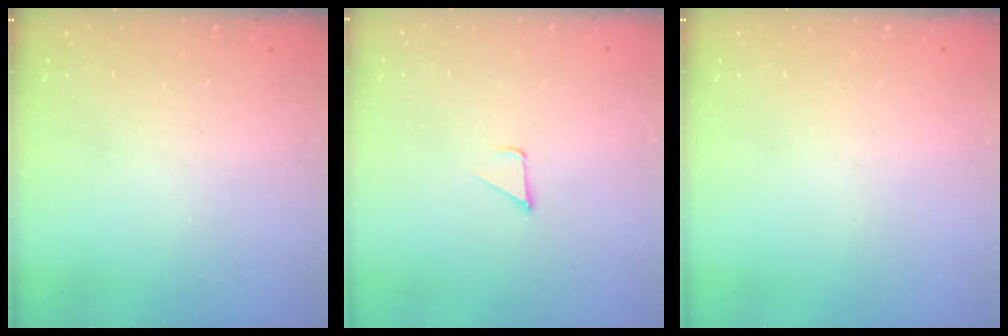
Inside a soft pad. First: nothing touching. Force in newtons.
{"total": 1.8, "press": 1.7, "slide": 0.1}
{"total": 0.0}